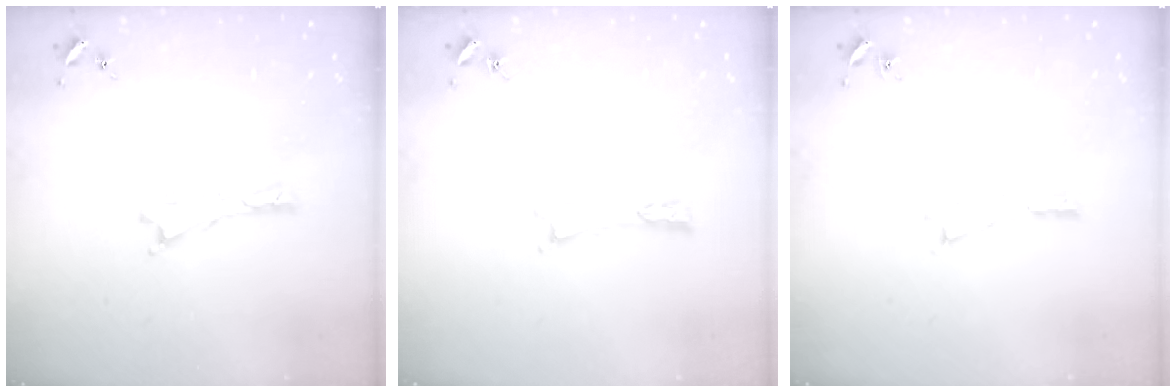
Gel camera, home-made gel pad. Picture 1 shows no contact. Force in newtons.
{"total": 0.0}
{"total": 0.0}